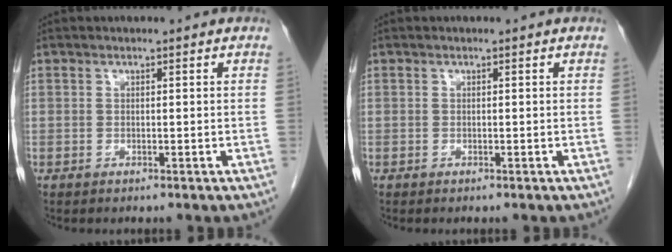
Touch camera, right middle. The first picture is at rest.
{"total": 0.0}